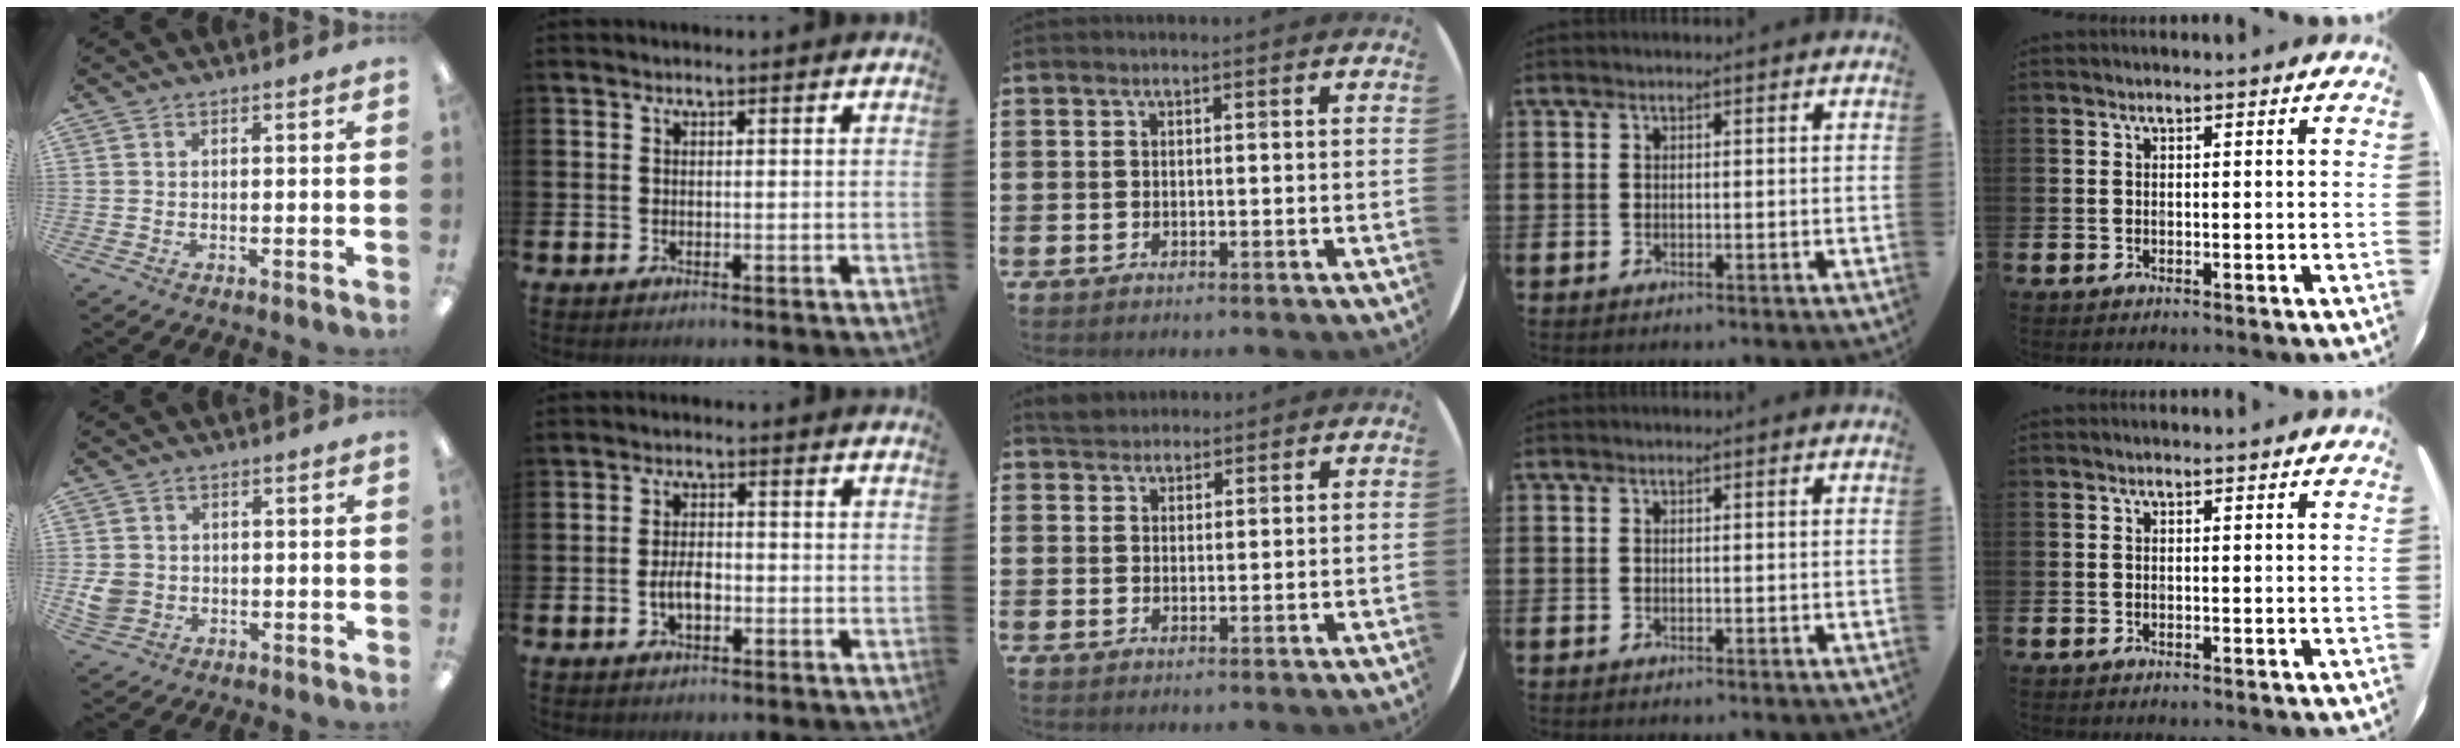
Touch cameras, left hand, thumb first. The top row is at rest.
{"thumb": {"total": 4.6, "force": [-0.5, 4.3, 1.6], "torque": [-0.030, 0.005, -0.007]}, "index": {"total": 3.3, "force": [-0.8, 1.7, 2.7], "torque": [-0.037, -0.001, -0.017]}, "middle": {"total": 2.7, "force": [2.5, 0.9, 0.0], "torque": [0.003, -0.001, 0.048]}}